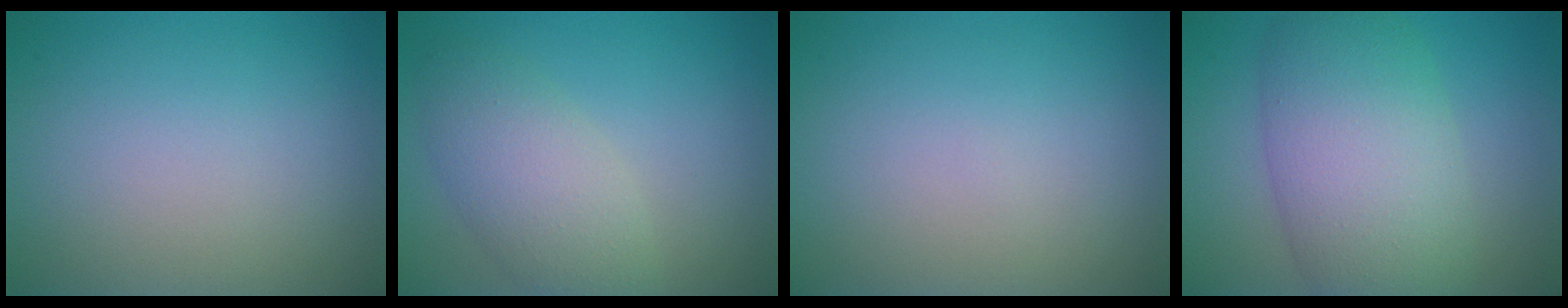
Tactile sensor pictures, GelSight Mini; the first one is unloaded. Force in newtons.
{"total": 4.5, "press": 4.5, "slide": 0.2}
{"total": 0.0}
{"total": 9.0, "press": 9.0, "slide": 0.6}